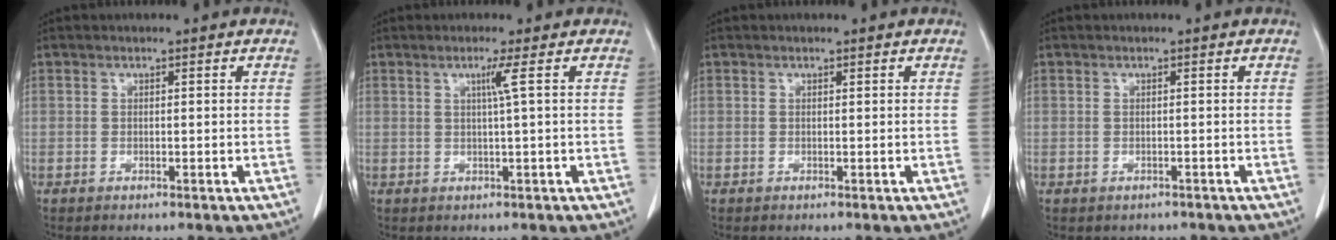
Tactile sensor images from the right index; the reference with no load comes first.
{"total": 2.1, "force": [0.6, -0.9, 1.8], "torque": [-0.035, -0.003, 0.013]}
{"total": 0.0}
{"total": 1.5, "force": [-1.0, 1.1, 0.0], "torque": [-0.006, 0.002, -0.011]}